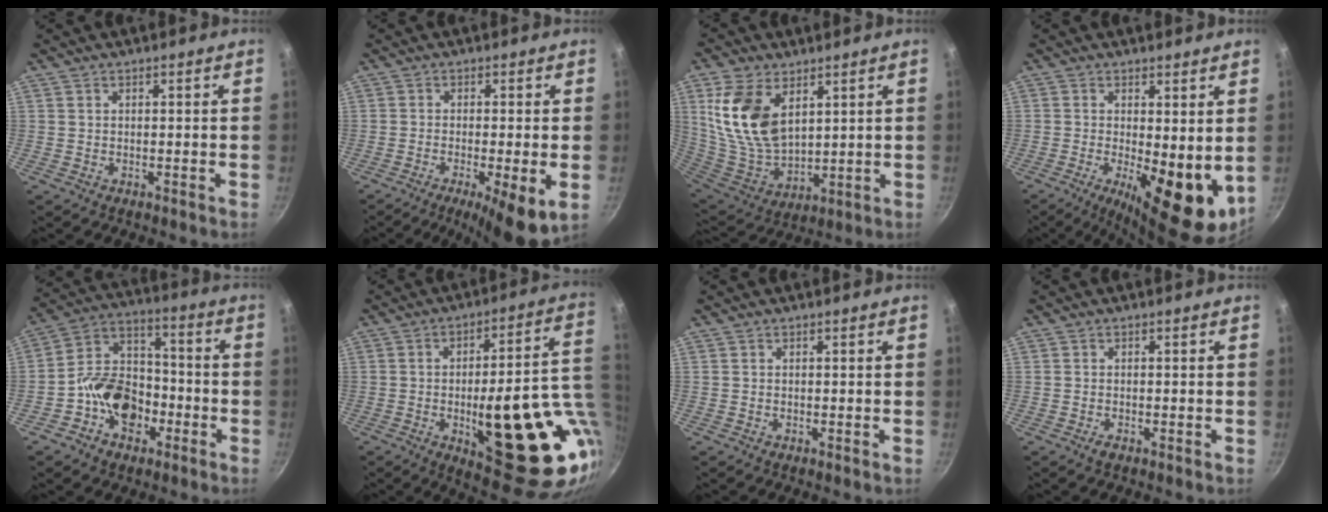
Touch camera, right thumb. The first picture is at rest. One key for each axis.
{"total": 9.7, "fx": -3.4, "fy": 2.2, "fz": 8.9, "tx": -0.140, "ty": -0.002, "tz": -0.049}
{"total": 16.4, "fx": 6.1, "fy": 9.8, "fz": 11.8, "tx": -0.218, "ty": -0.038, "tz": 0.132}
{"total": 13.5, "fx": -1.0, "fy": 5.2, "fz": 12.4, "tx": -0.162, "ty": -0.021, "tz": -0.004}
{"total": 13.8, "fx": -5.2, "fy": 10.1, "fz": 7.7, "tx": -0.094, "ty": 0.058, "tz": -0.105}
{"total": 26.2, "fx": -2.9, "fy": 9.2, "fz": 24.3, "tx": -0.295, "ty": -0.007, "tz": -0.021}
{"total": 0.0}
{"total": 1.1, "fx": -0.7, "fy": 0.4, "fz": 0.8, "tx": -0.020, "ty": 0.002, "tz": -0.015}